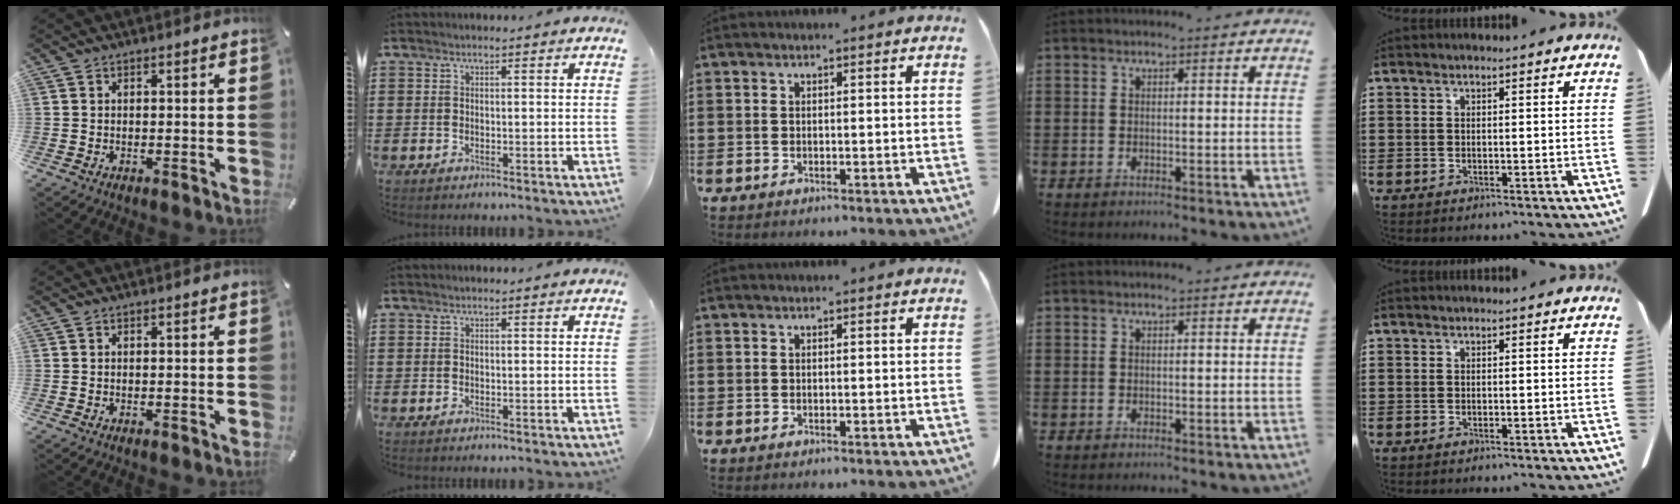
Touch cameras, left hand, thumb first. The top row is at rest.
{}